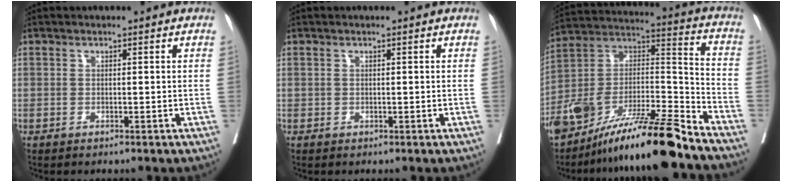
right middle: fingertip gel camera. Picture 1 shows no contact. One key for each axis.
{"total": 0.0}
{"total": 20.2, "fx": -16.1, "fy": 1.3, "fz": 12.2, "tx": -0.233, "ty": -0.002, "tz": -0.292}